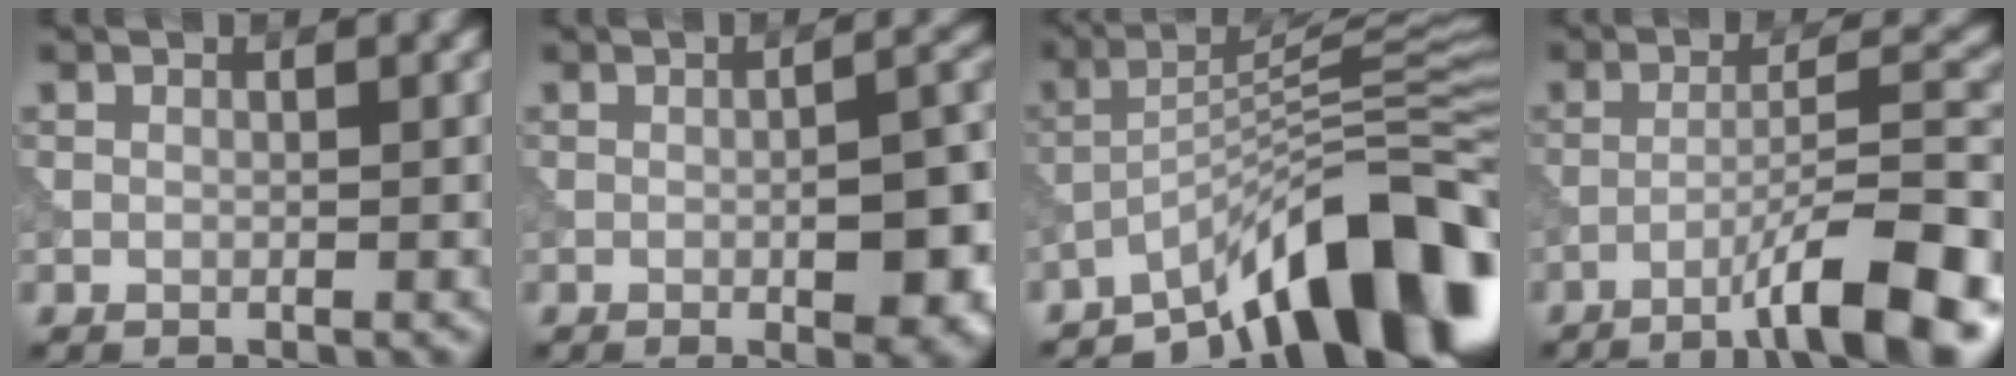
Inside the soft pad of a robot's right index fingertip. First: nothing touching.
{"total": 7.8, "force": [-1.9, 2.4, 7.2], "torque": [-0.091, -0.004, -0.021]}
{"total": 12.5, "force": [-8.1, 3.0, 9.1], "torque": [-0.119, 0.026, -0.143]}
{"total": 10.2, "force": [-6.2, 1.7, 7.9], "torque": [-0.112, 0.023, -0.099]}